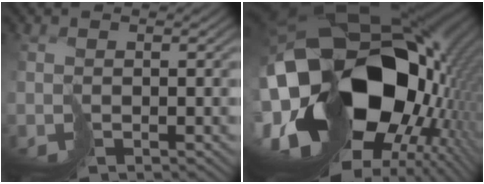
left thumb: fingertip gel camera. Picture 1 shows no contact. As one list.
[{"total": 20.9, "force": [-2.3, 14.8, 14.6], "torque": [-0.290, -0.038, -0.012]}]